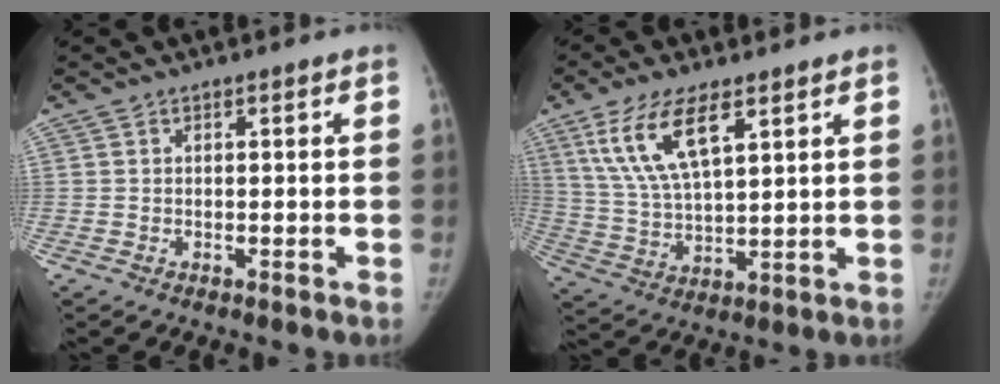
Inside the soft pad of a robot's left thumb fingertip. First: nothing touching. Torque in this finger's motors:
{"motor_torque": [0.05, 0.29, 0.92, -0.77, 0.12]}